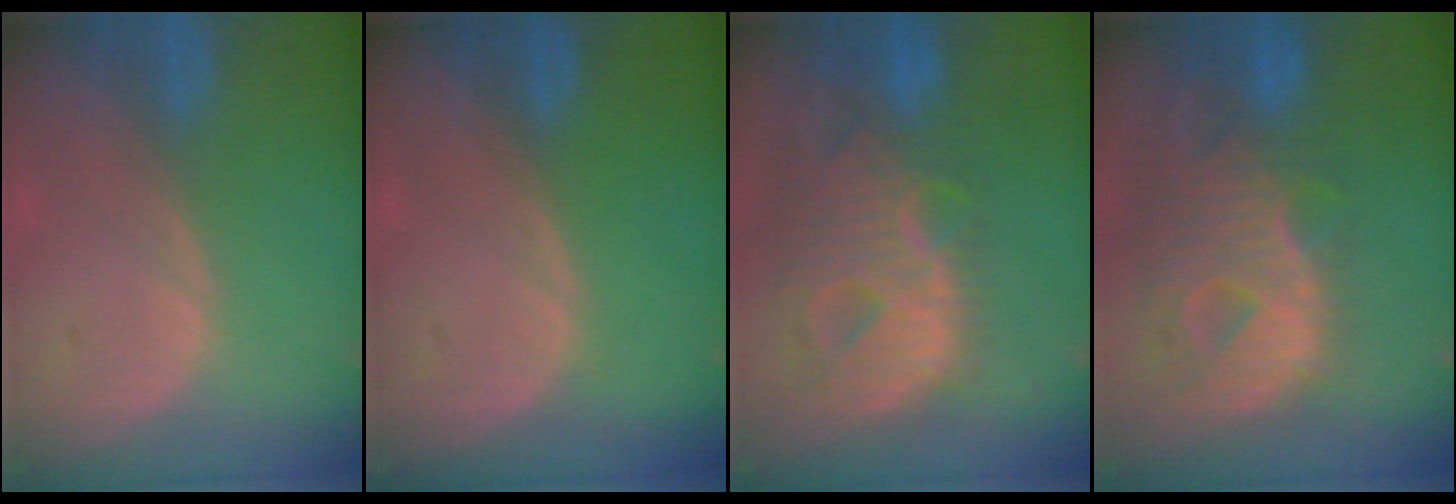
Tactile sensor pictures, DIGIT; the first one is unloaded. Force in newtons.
{"total": 0.0}
{"total": 13.0, "press": 10.9, "slide": 7.0}
{"total": 12.8, "press": 10.8, "slide": 6.8}